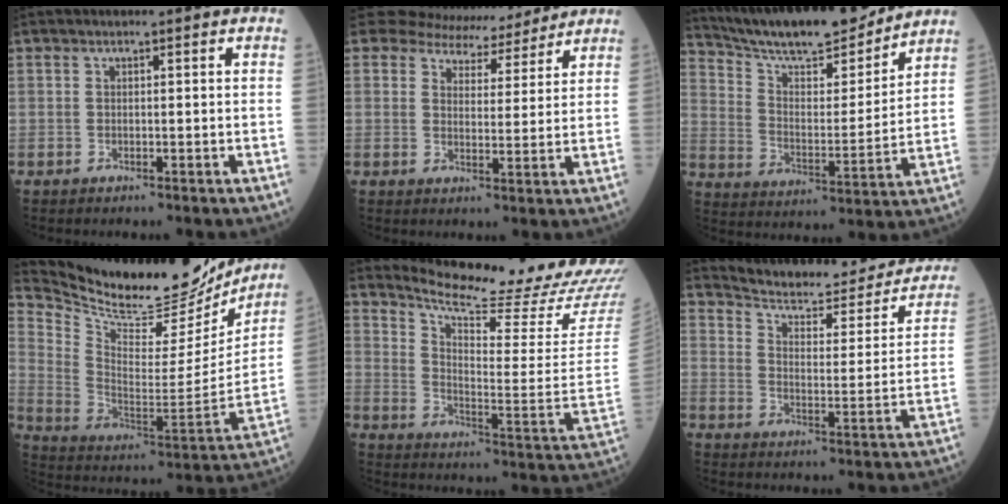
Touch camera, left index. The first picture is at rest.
{"total": 8.7, "force": [8.2, 2.9, 0.4], "torque": [-0.004, 0.003, 0.105]}
{"total": 18.0, "force": [16.4, 2.4, 7.1], "torque": [-0.127, -0.013, 0.262]}
{"total": 25.1, "force": [23.1, 5.3, 8.3], "torque": [-0.152, -0.052, 0.343]}
{"total": 23.6, "force": [21.8, 0.6, 9.0], "torque": [-0.151, -0.108, 0.282]}
{"total": 21.7, "force": [20.3, 4.5, 6.4], "torque": [-0.074, -0.054, 0.252]}